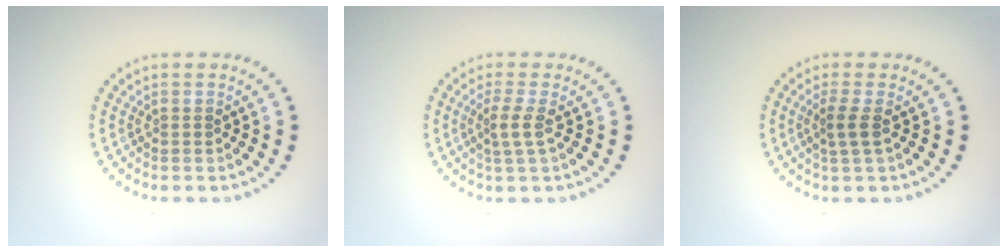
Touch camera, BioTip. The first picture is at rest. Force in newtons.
{"total": 1.8, "press": 1.4, "slide": 1.2}
{"total": 1.6, "press": 1.3, "slide": 1.0}